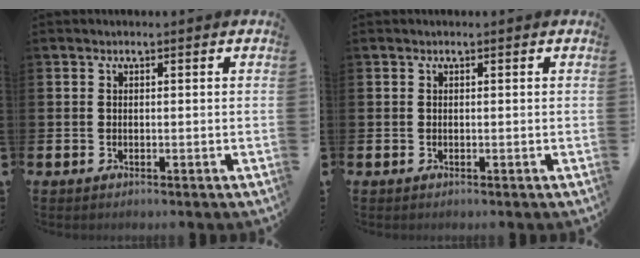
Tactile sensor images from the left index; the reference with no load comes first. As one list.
[{"total": 0.0}]